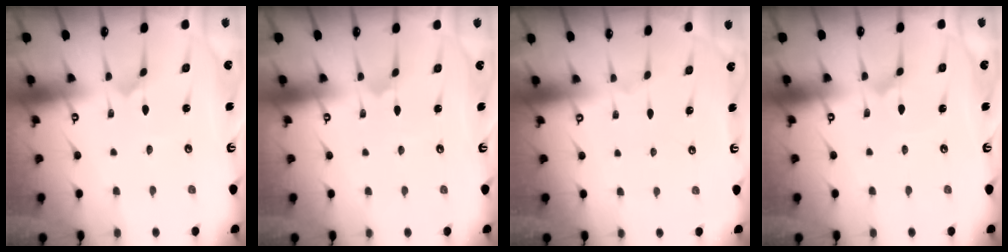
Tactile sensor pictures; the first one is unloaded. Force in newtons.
{"total": 2.0, "press": 2.0, "slide": 0.2}
{"total": 0.0}
{"total": 2.6, "press": 2.6, "slide": 0.1}